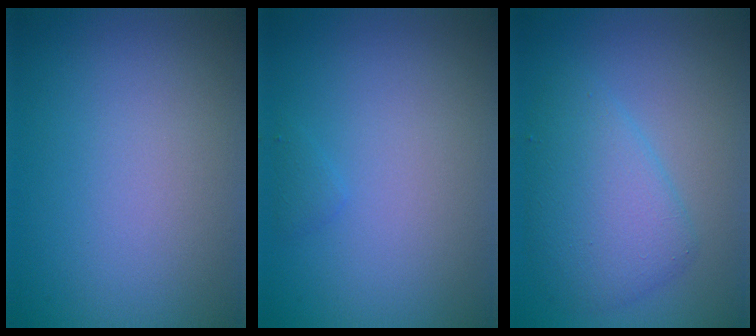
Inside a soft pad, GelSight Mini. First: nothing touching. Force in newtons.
{"total": 0.6, "press": 0.6, "slide": 0.0}
{"total": 4.5, "press": 4.5, "slide": 0.1}